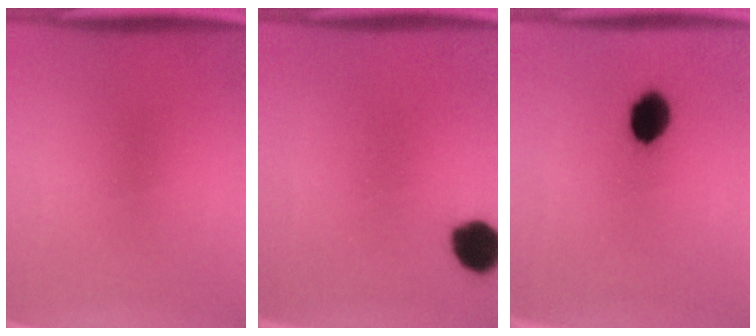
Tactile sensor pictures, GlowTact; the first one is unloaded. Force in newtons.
{"total": 7.1}
{"total": 7.3}